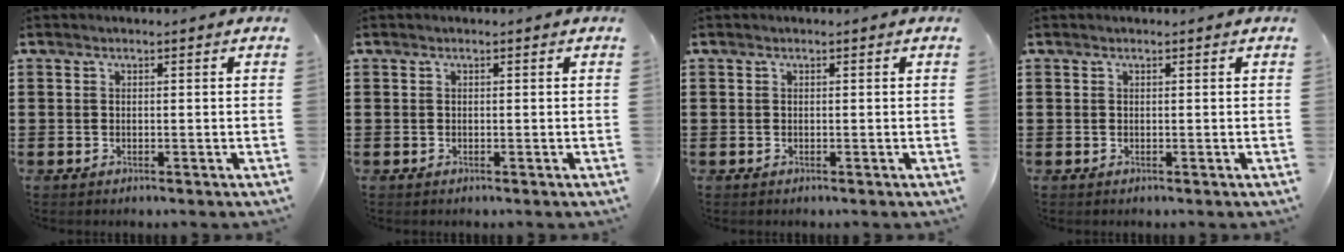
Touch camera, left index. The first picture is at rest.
{"total": 0.0}
{"total": 0.0}
{"total": 0.0}